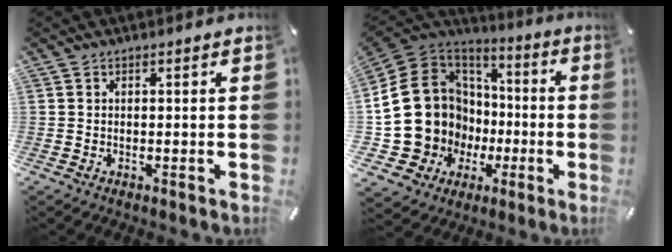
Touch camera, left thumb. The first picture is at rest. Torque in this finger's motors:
{"motor_torque": [2.39, 2.62, 1.61, 1.16, 0.25]}